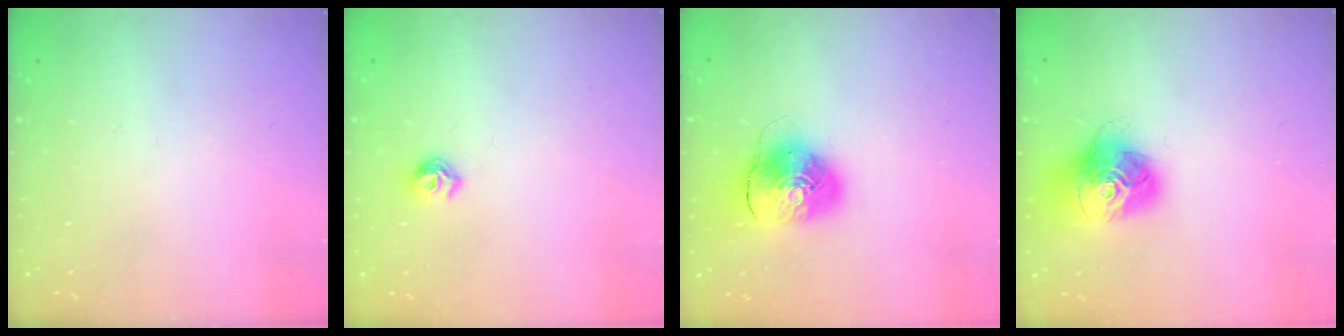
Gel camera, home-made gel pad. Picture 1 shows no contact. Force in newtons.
{"total": 6.9, "press": 6.8, "slide": 0.9}
{"total": 9.7, "press": 9.6, "slide": 1.4}
{"total": 15.3, "press": 15.2, "slide": 1.8}